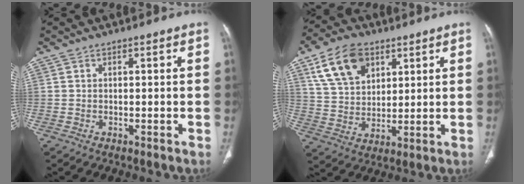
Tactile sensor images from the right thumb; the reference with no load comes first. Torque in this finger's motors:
{"motor_torque": [-0.04, 2.88, 1.13, -0.02, 0.11]}